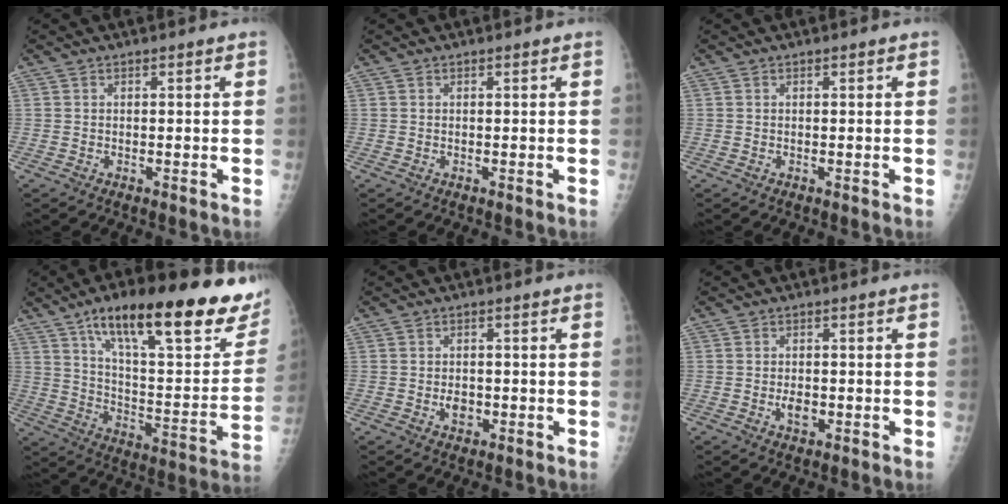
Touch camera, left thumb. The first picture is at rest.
{"total": 0.0}
{"total": 0.0}
{"total": 30.4, "force": [18.5, 8.6, 22.6], "torque": [-0.296, -0.047, 0.281]}
{"total": 2.5, "force": [-0.7, 1.9, 1.5], "torque": [-0.013, 0.003, -0.007]}
{"total": 2.6, "force": [-0.7, 1.6, 1.9], "torque": [-0.027, 0.002, -0.010]}